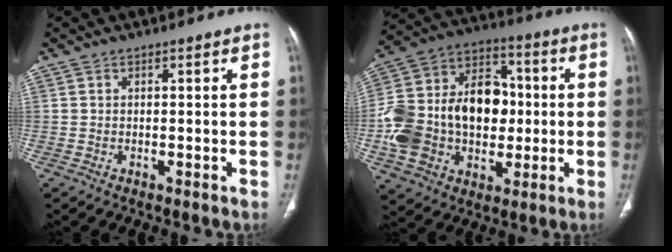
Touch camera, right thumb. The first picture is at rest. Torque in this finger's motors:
{"motor_torque": [2.57, 2.44, 1.63, -0.23, 0.23]}